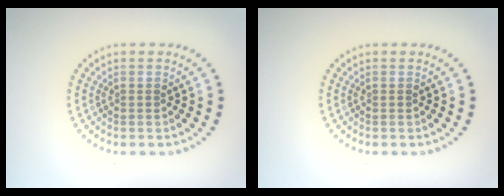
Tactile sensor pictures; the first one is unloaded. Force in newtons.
{"total": 0.0}